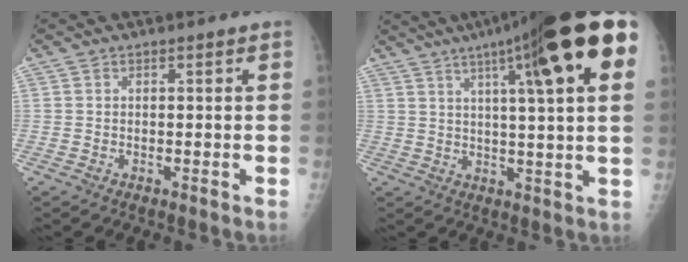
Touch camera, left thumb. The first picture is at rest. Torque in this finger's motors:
{"motor_torque": [0.37, 0.87, 1.43, -1.34, 0.14]}